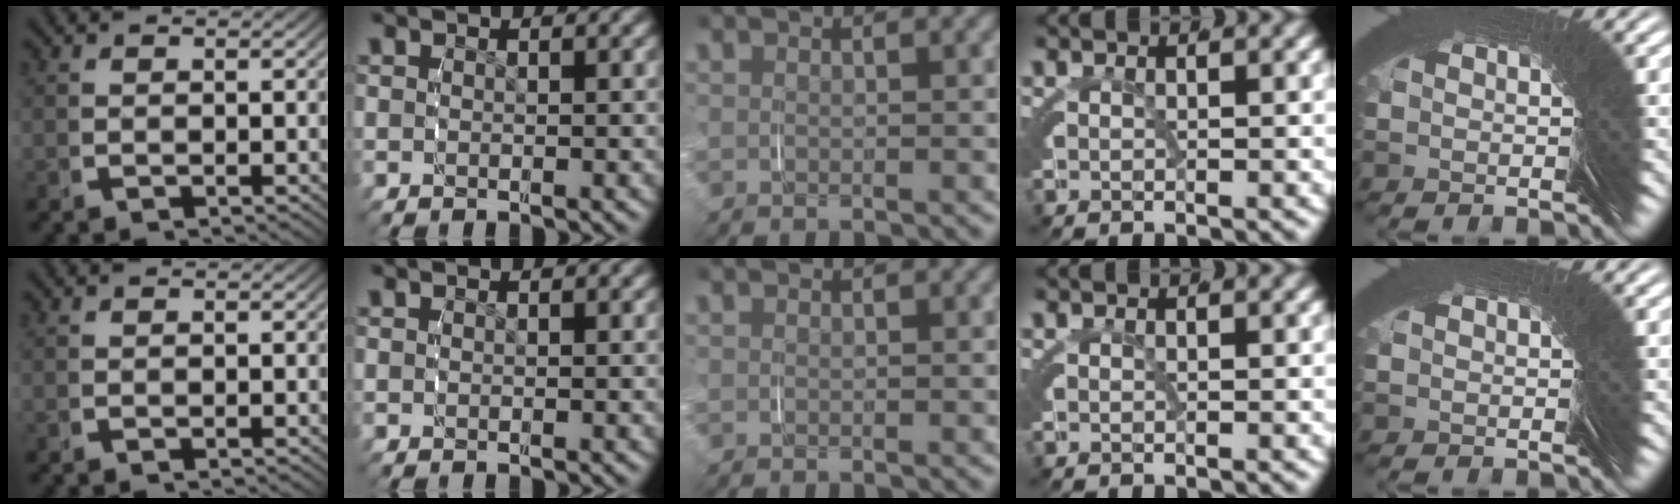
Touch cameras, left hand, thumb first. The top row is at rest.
{}